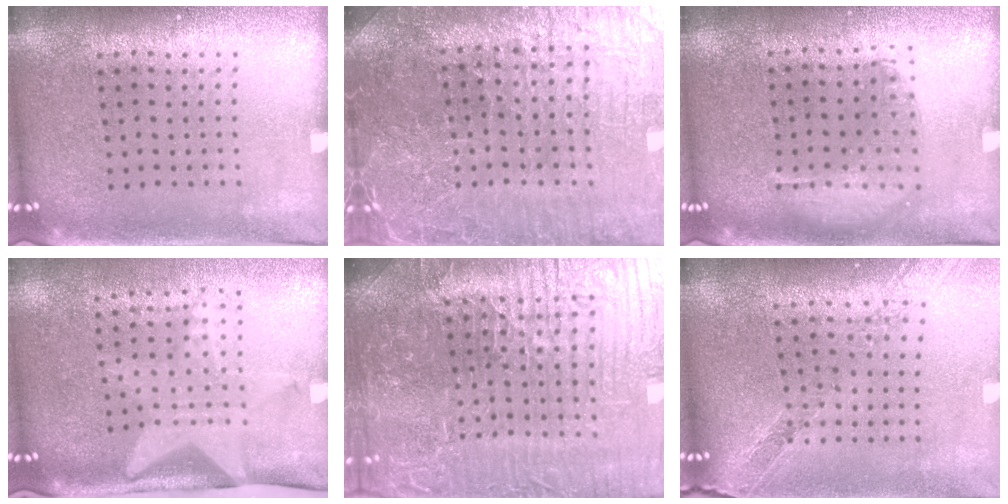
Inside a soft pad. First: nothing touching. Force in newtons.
{"total": 4.2, "press": 4.1, "slide": 0.9}
{"total": 1.4, "press": 1.3, "slide": 0.5}
{"total": 2.1, "press": 1.5, "slide": 1.4}
{"total": 6.2, "press": 5.8, "slide": 2.1}
{"total": 1.1, "press": 1.0, "slide": 0.1}